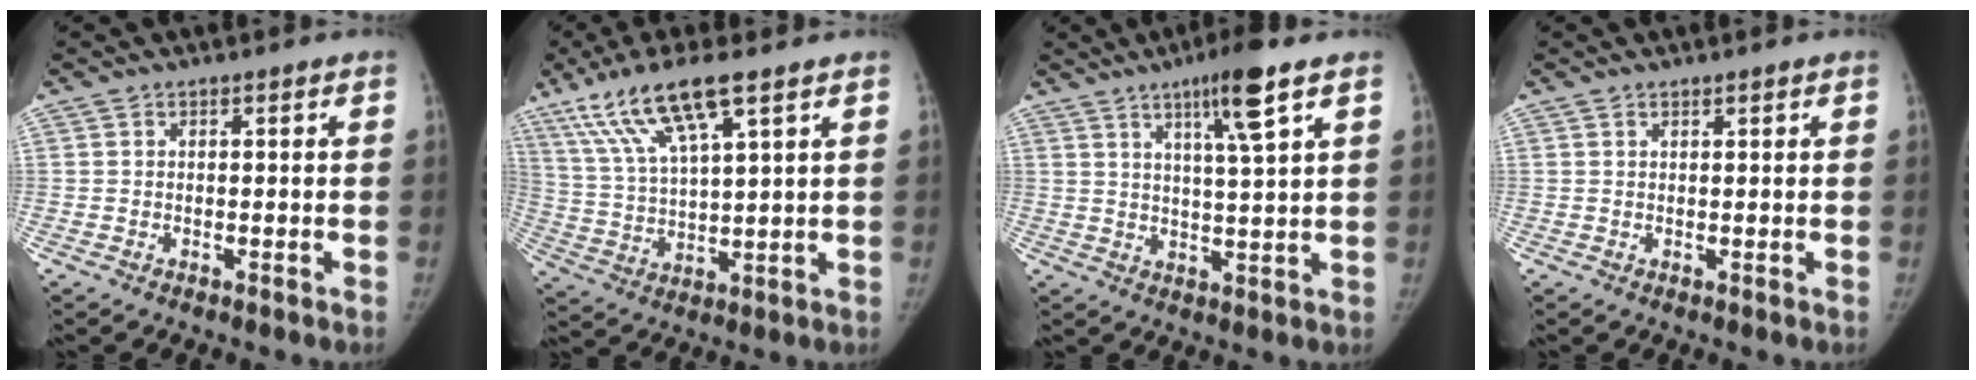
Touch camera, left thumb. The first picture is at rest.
{"total": 13.9, "force": [8.4, 3.0, 10.6], "torque": [-0.216, -0.019, 0.170]}
{"total": 9.2, "force": [5.0, 0.3, 7.7], "torque": [-0.131, -0.026, 0.084]}
{"total": 0.8, "force": [0.6, 0.2, 0.4], "torque": [-0.007, -0.003, 0.011]}